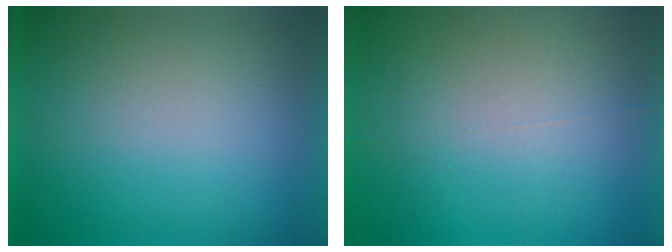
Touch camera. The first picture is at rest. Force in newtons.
{"total": 7.1}